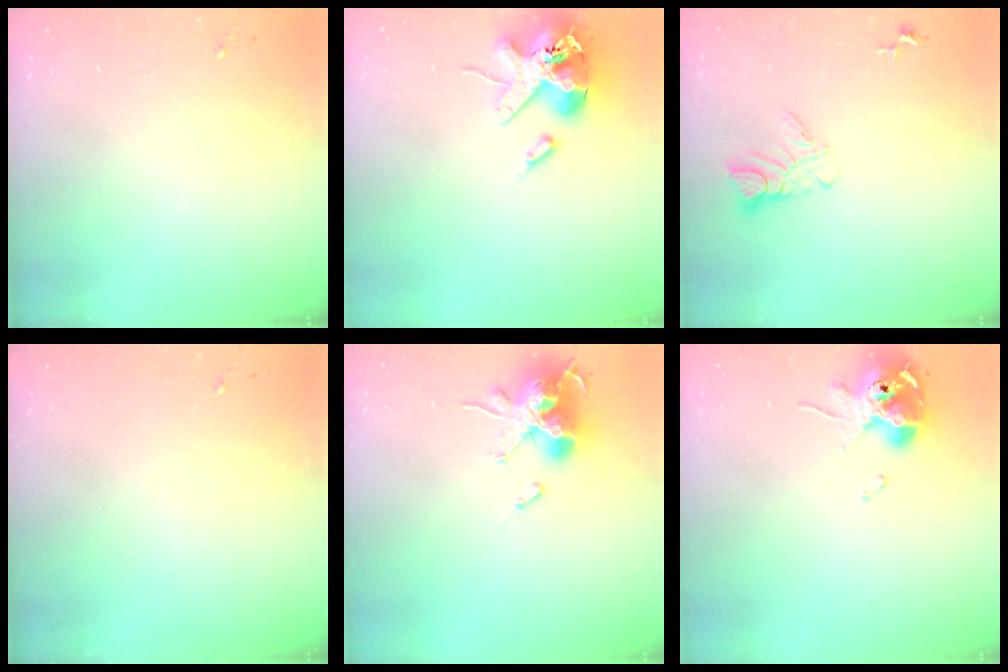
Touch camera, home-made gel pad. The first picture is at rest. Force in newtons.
{"total": 15.7, "press": 15.5, "slide": 2.7}
{"total": 6.6, "press": 6.5, "slide": 0.6}
{"total": 0.0}
{"total": 16.4, "press": 16.4, "slide": 0.1}
{"total": 10.8, "press": 10.7, "slide": 1.7}